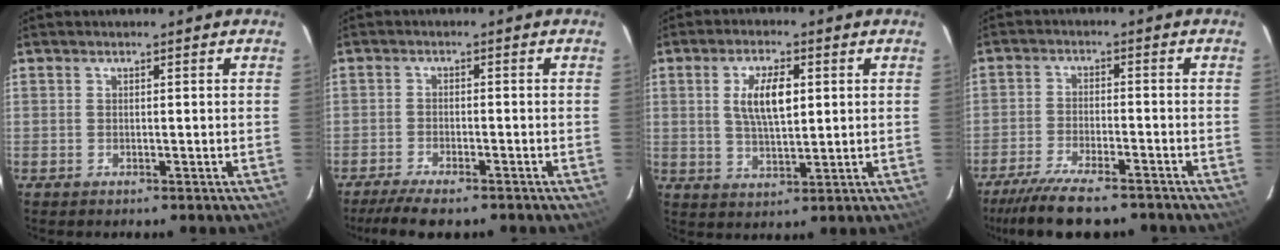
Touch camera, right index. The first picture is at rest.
{"total": 7.4, "force": [-6.1, 1.5, 4.0], "torque": [-0.097, -0.020, -0.104]}
{"total": 7.6, "force": [1.8, 2.9, 6.8], "torque": [-0.127, 0.003, 0.036]}
{"total": 12.7, "force": [-10.6, 2.9, 6.3], "torque": [-0.142, -0.024, -0.174]}